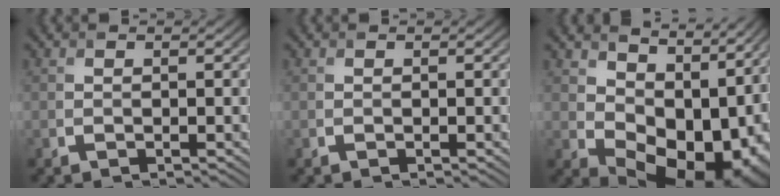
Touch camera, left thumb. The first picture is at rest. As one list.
[{"total": 0.0}, {"total": 12.5, "force": [3.4, 8.4, 8.5], "torque": [-0.122, -0.019, 0.075]}]